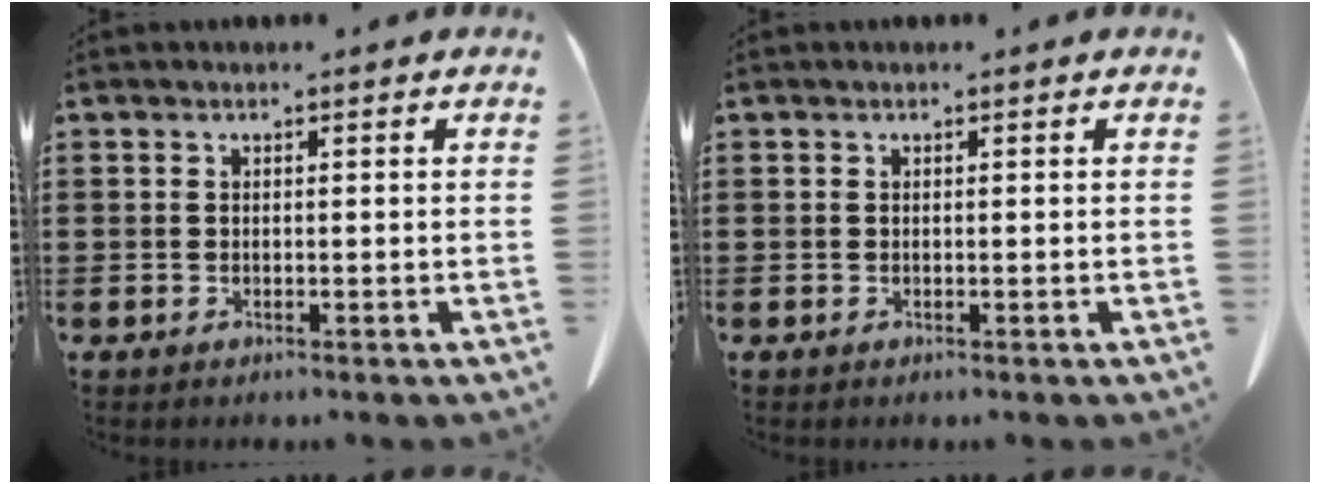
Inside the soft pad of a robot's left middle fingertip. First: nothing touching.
{"total": 0.0}